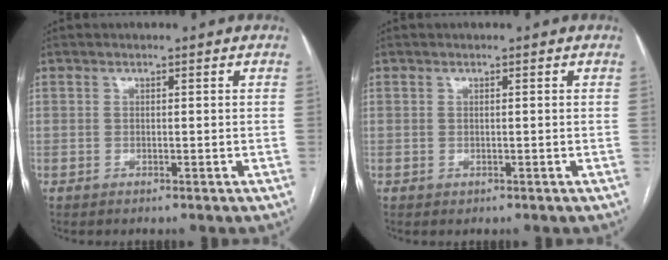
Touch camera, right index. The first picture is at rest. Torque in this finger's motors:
{"motor_torque": [-0.15, 0.06, 0.04, 0.01]}